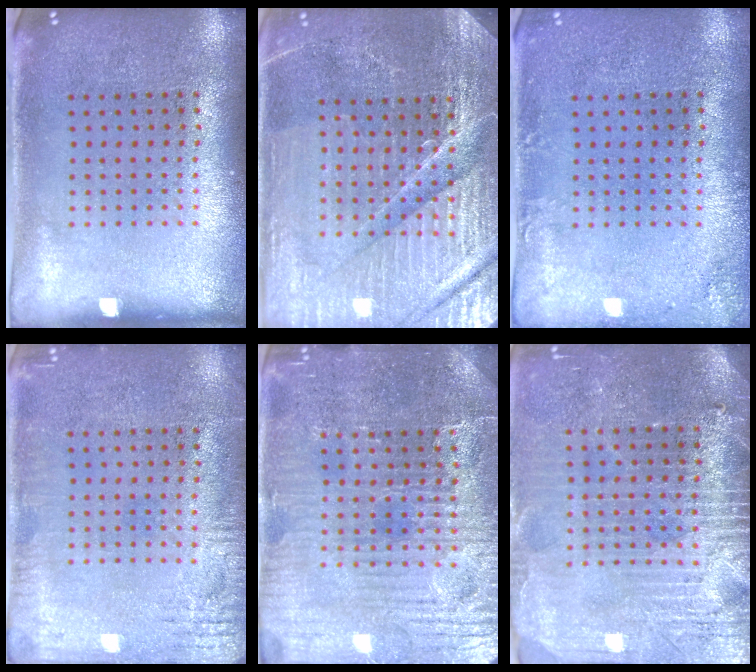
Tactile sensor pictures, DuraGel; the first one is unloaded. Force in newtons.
{"total": 5.2, "press": 4.9, "slide": 1.9}
{"total": 1.5, "press": 1.5, "slide": 0.1}
{"total": 2.7, "press": 2.7, "slide": 0.2}
{"total": 4.8, "press": 4.6, "slide": 1.3}
{"total": 3.9, "press": 3.6, "slide": 1.6}